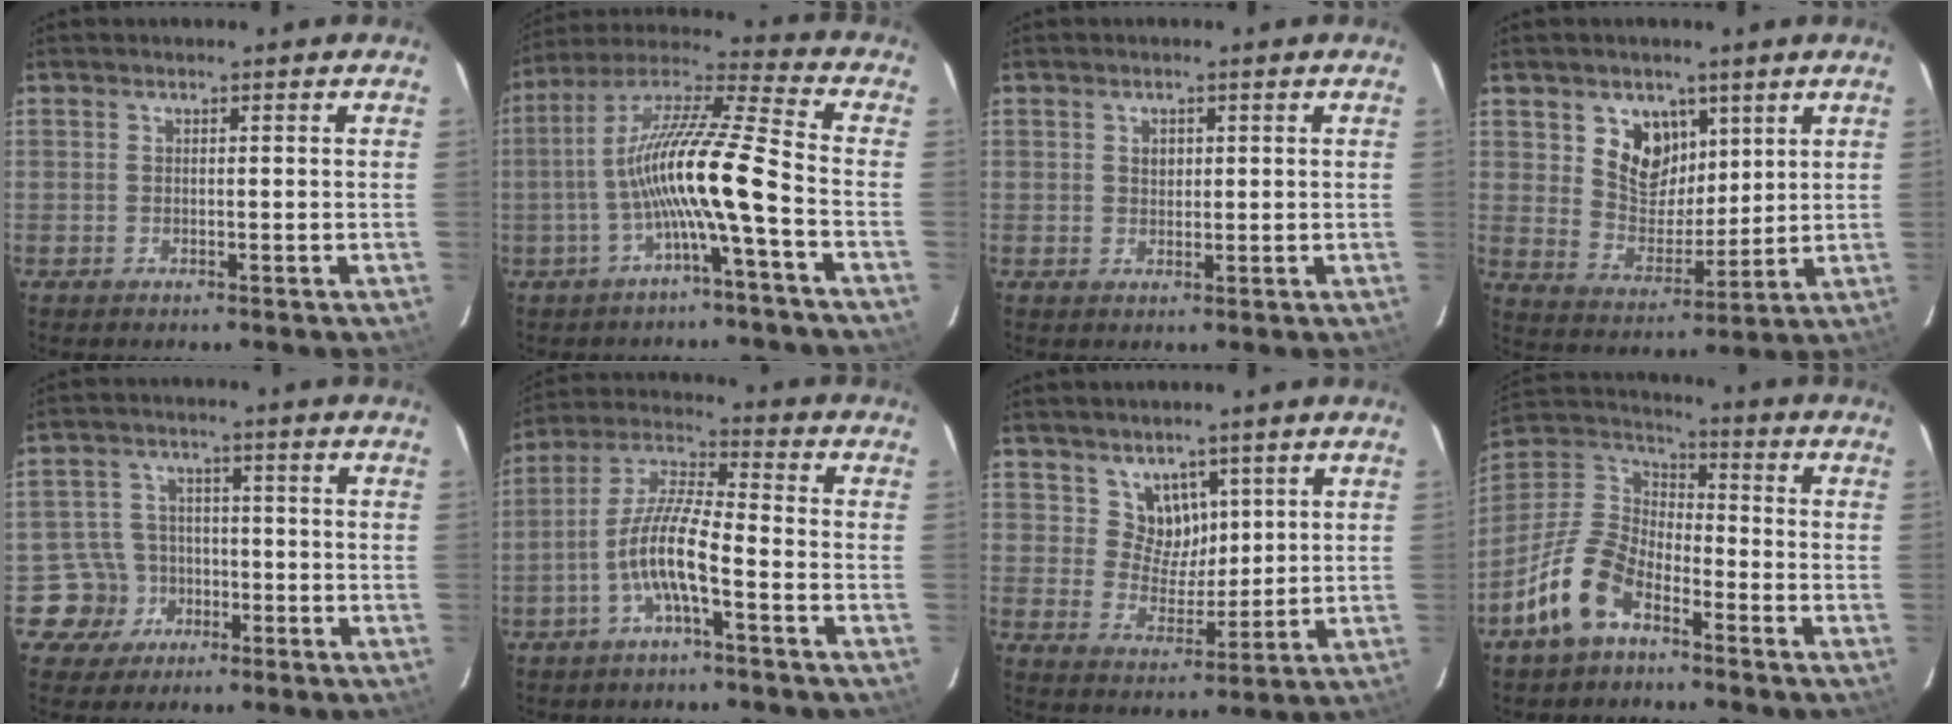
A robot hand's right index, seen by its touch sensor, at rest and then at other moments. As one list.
[{"total": 13.5, "force": [-4.1, -0.1, 12.8], "torque": [-0.243, 0.011, -0.078]}, {"total": 1.8, "force": [0.5, 1.4, 0.9], "torque": [-0.012, 0.005, 0.009]}, {"total": 9.4, "force": [4.7, 7.1, 3.9], "torque": [-0.070, -0.004, 0.097]}, {"total": 6.5, "force": [-2.9, 5.8, -0.2], "torque": [-0.011, 0.028, -0.048]}, {"total": 9.0, "force": [-4.0, 1.4, 8.0], "torque": [-0.175, 0.009, -0.080]}, {"total": 6.0, "force": [3.6, 4.5, 1.4], "torque": [-0.015, 0.003, 0.073]}, {"total": 12.7, "force": [-7.7, 6.4, 7.8], "torque": [-0.168, 0.017, -0.153]}]